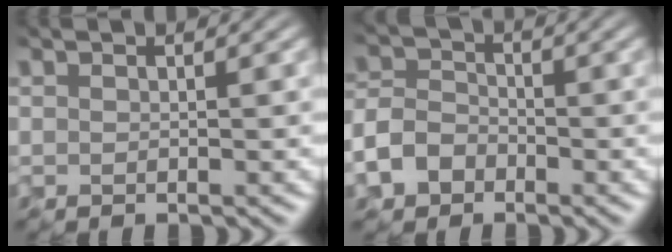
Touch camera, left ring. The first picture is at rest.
{"total": 3.5, "force": [-2.8, 2.0, 0.8], "torque": [-0.029, 0.000, -0.050]}